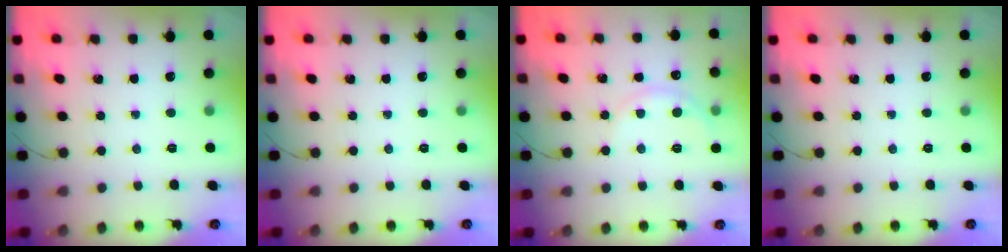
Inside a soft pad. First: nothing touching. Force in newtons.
{"total": 0.0}
{"total": 4.4, "press": 4.3, "slide": 0.9}
{"total": 0.0}